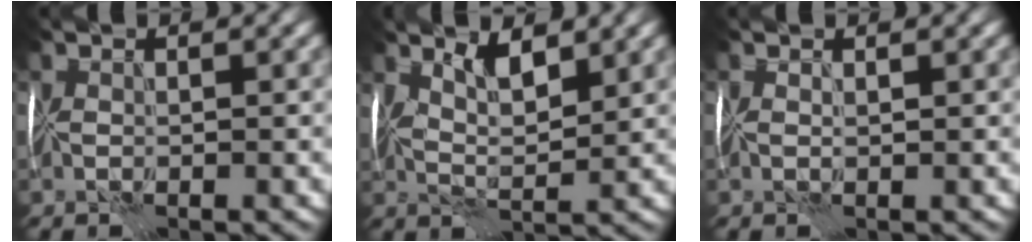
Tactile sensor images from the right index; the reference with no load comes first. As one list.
[{"total": 3.5, "force": [2.0, 1.2, 2.7], "torque": [-0.052, 0.000, 0.035]}, {"total": 1.2, "force": [0.5, 0.7, 0.8], "torque": [-0.014, 0.002, 0.008]}]